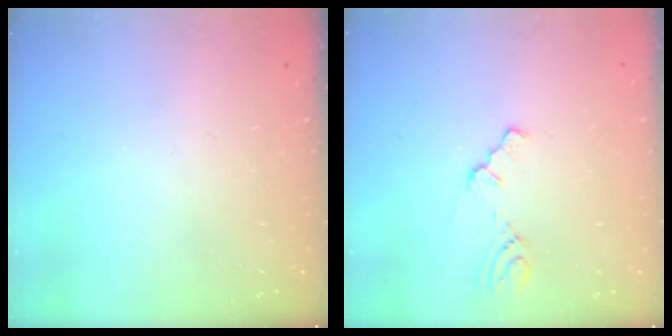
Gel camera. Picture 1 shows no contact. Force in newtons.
{"total": 2.1, "press": 2.0, "slide": 0.3}